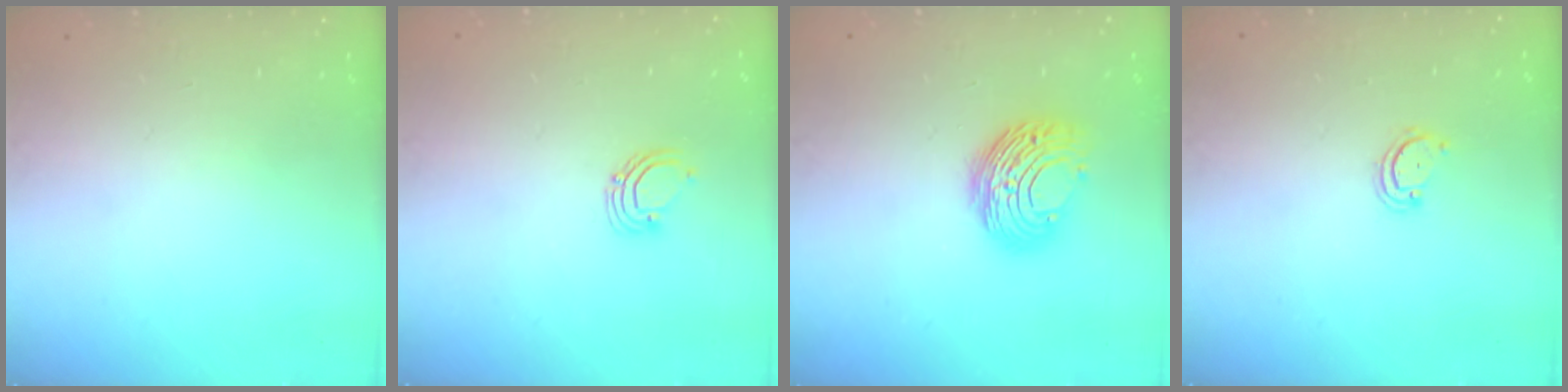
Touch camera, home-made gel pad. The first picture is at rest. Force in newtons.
{"total": 3.5, "press": 3.5, "slide": 0.2}
{"total": 11.0, "press": 11.0, "slide": 0.4}
{"total": 2.6, "press": 2.6, "slide": 0.3}